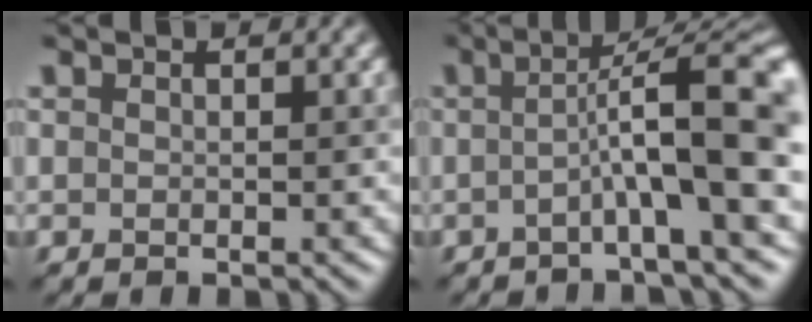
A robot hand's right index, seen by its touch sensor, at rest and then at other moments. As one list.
[{"total": 9.7, "force": [-0.5, 1.9, 9.5], "torque": [-0.121, 0.019, -0.025]}]